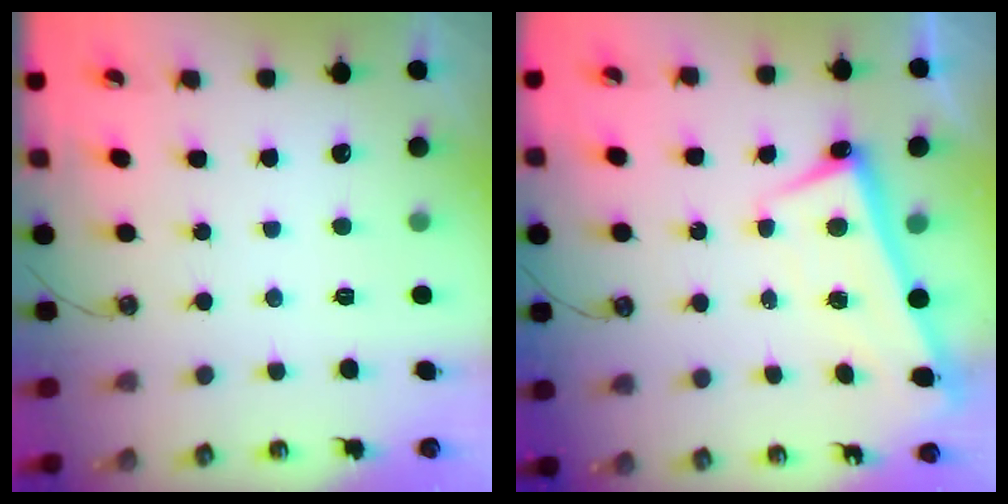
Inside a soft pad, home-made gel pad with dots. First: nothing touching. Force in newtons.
{"total": 2.6, "press": 2.5, "slide": 0.7}